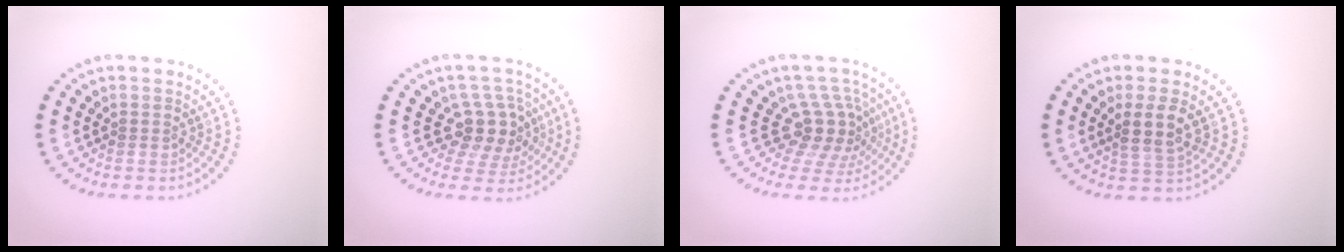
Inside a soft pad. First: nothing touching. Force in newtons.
{"total": 4.0, "press": 3.5, "slide": 1.9}
{"total": 4.1, "press": 2.9, "slide": 2.9}
{"total": 2.8, "press": 2.5, "slide": 1.3}